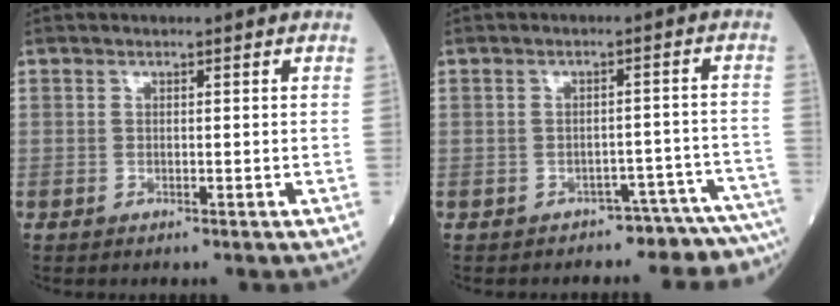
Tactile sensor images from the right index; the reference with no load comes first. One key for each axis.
{"total": 8.1, "fx": -7.9, "fy": 1.6, "fz": 0.1, "tx": 0.021, "ty": 0.044, "tz": -0.084}